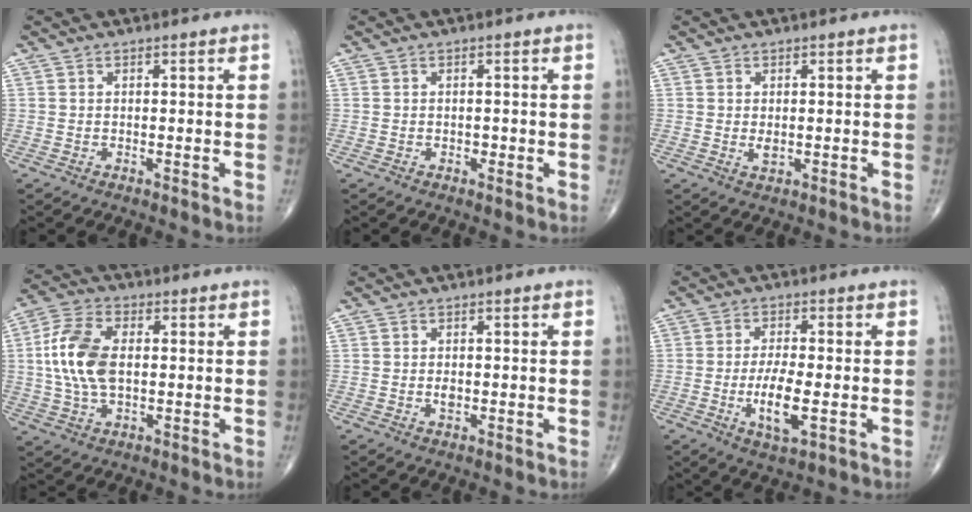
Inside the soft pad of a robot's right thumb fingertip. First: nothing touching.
{"total": 1.0, "force": [-0.2, 0.7, 0.7], "torque": [-0.003, 0.001, -0.005]}
{"total": 1.5, "force": [0.1, 0.9, 1.3], "torque": [-0.020, -0.005, 0.004]}
{"total": 11.9, "force": [0.7, 6.7, 9.8], "torque": [-0.206, 0.013, 0.013]}
{"total": 1.5, "force": [-0.2, 0.9, 1.1], "torque": [-0.018, 0.000, -0.002]}
{"total": 7.6, "force": [-1.8, 2.5, 7.0], "torque": [-0.132, -0.005, -0.031]}